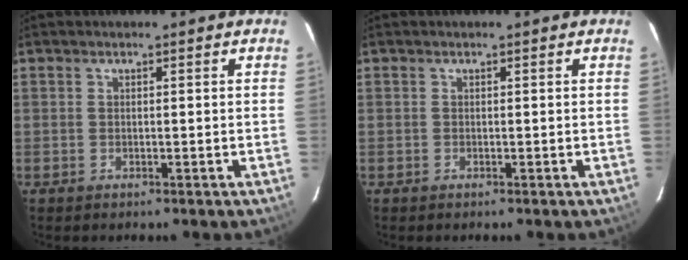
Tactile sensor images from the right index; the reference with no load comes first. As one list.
[{"total": 0.0}]